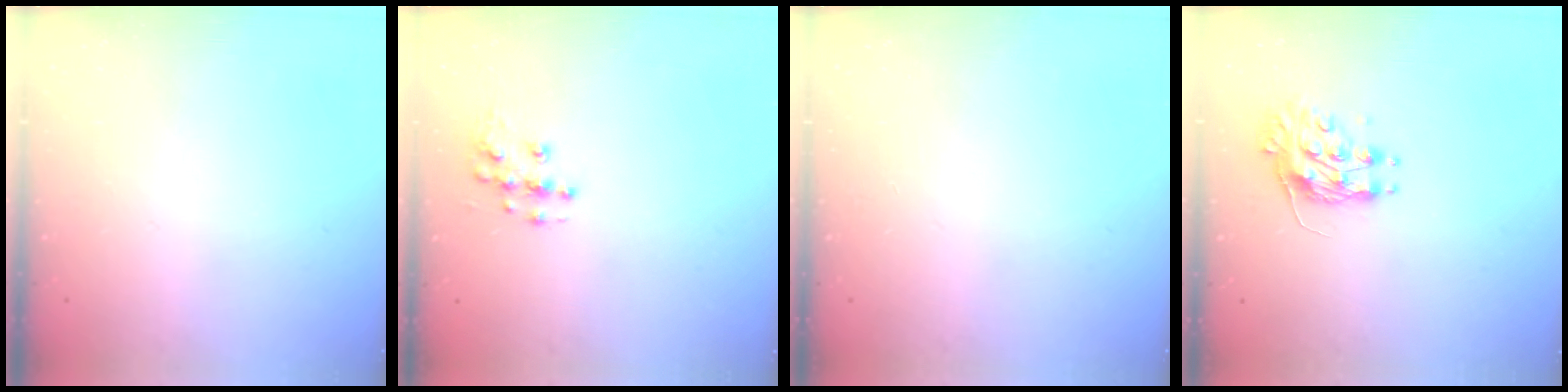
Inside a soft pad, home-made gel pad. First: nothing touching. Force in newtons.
{"total": 8.3, "press": 8.3, "slide": 0.3}
{"total": 0.0}
{"total": 9.2, "press": 9.2, "slide": 0.1}